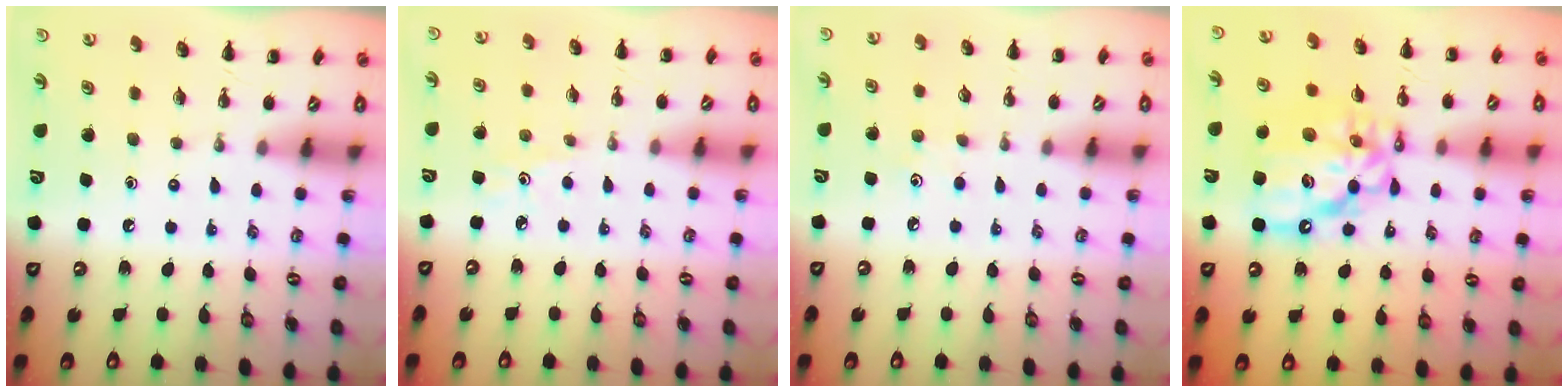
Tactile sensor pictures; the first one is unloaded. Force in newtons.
{"total": 2.2, "press": 2.0, "slide": 0.7}
{"total": 3.2, "press": 3.0, "slide": 1.1}
{"total": 14.1, "press": 13.5, "slide": 4.1}